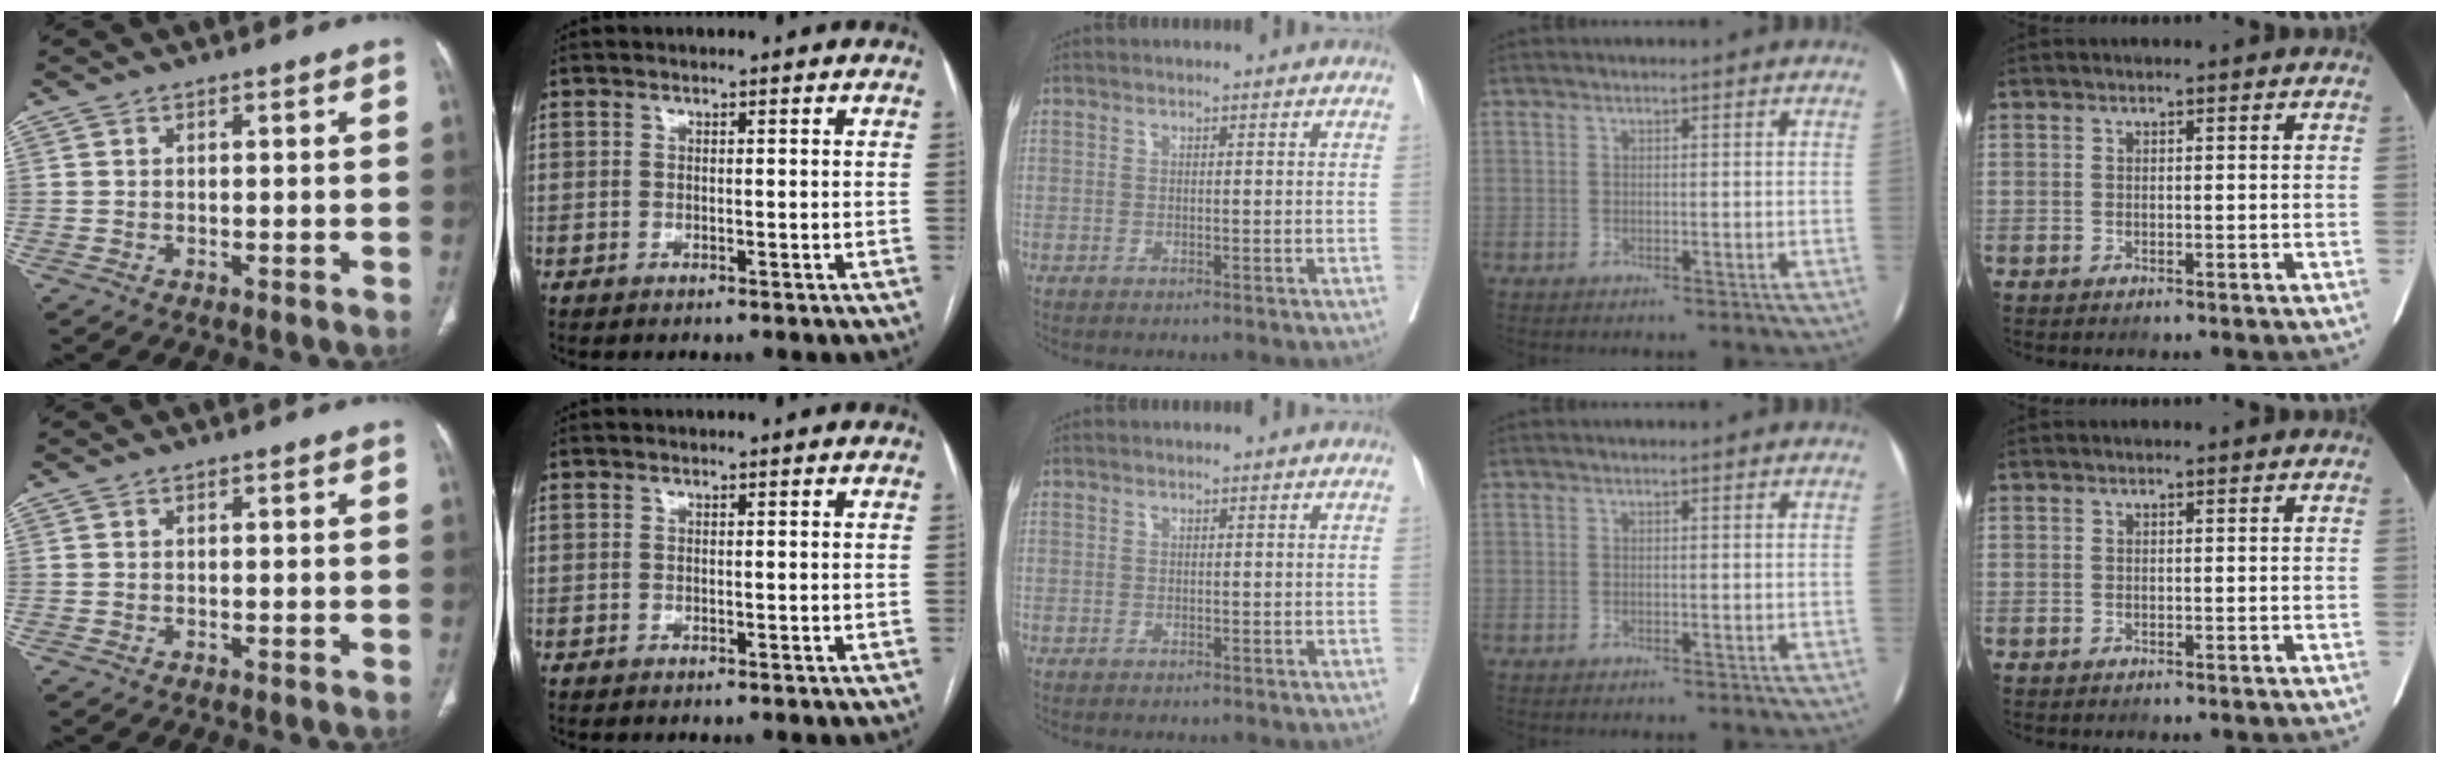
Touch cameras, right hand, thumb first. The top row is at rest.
{}